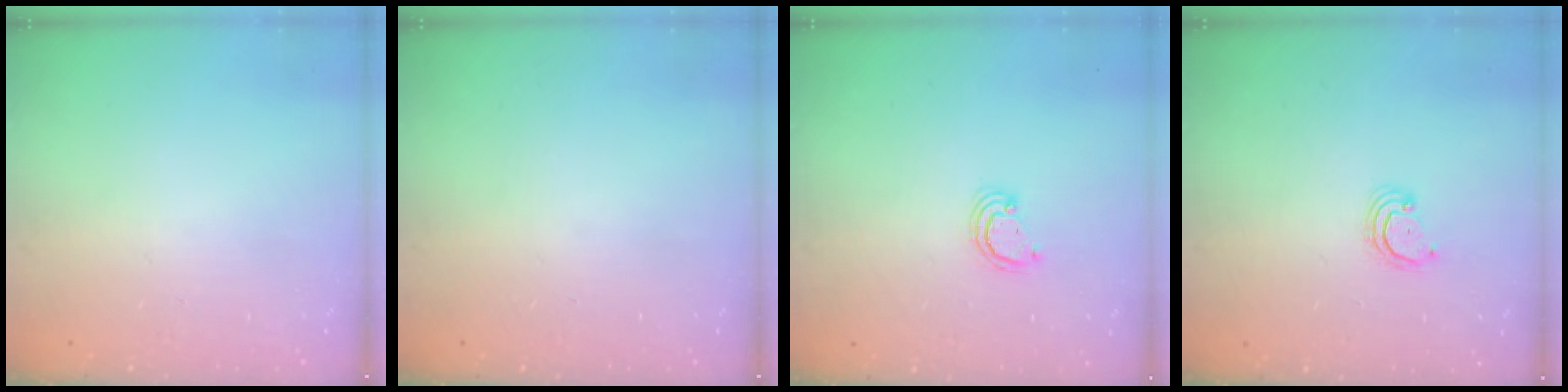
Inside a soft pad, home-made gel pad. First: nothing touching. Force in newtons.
{"total": 0.0}
{"total": 2.3, "press": 2.3, "slide": 0.3}
{"total": 2.8, "press": 2.8, "slide": 0.2}